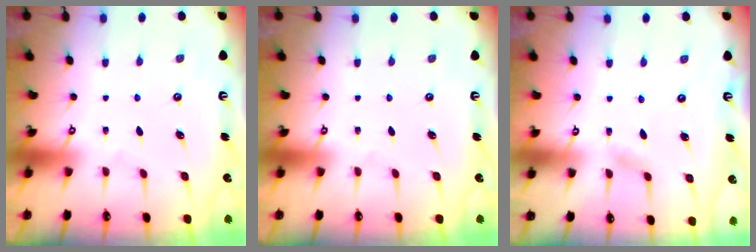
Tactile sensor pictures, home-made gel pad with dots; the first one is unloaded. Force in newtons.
{"total": 0.0}
{"total": 2.4, "press": 2.4, "slide": 0.3}